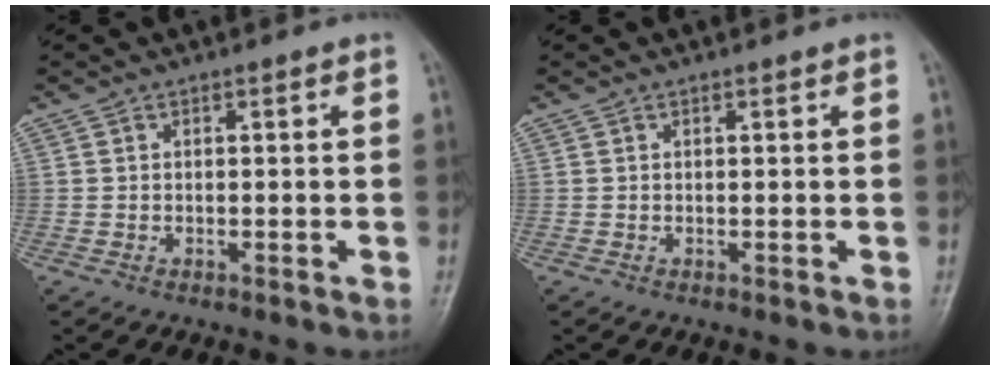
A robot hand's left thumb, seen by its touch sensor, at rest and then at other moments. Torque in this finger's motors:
{"motor_torque": [0.06, -0.01, -0.07, -0.11, -0.01]}